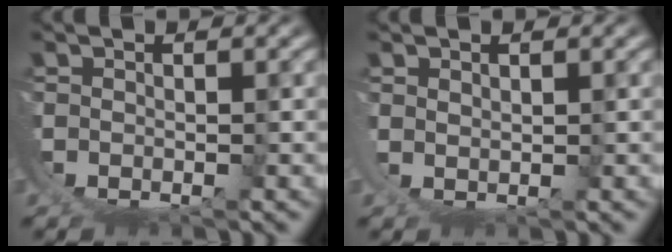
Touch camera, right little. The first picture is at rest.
{"total": 1.6, "force": [1.5, -0.5, 0.0], "torque": [-0.005, 0.001, 0.026]}